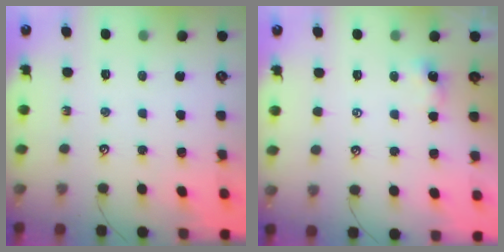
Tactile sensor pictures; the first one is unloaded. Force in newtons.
{"total": 2.6, "press": 2.6, "slide": 0.2}